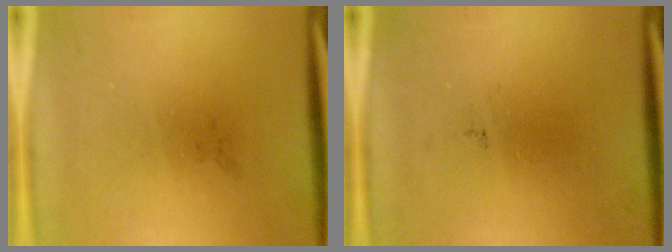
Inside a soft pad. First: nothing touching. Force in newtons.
{"total": 0.0}